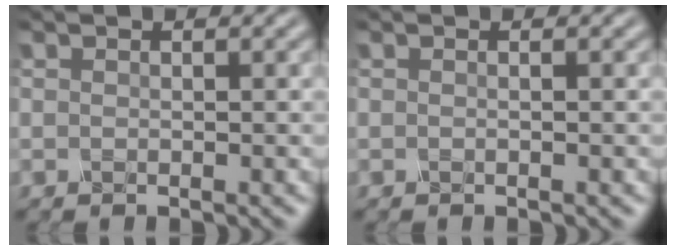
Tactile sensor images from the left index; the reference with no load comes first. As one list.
[{"total": 0.6, "force": [-0.1, 0.2, 0.5], "torque": [-0.006, -0.003, -0.010]}]